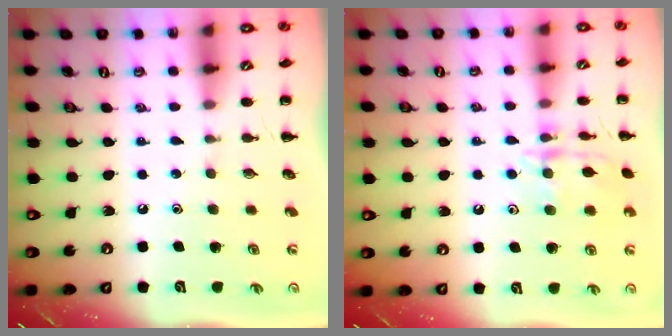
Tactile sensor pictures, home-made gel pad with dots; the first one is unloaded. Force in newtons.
{"total": 13.2, "press": 13.1, "slide": 0.7}